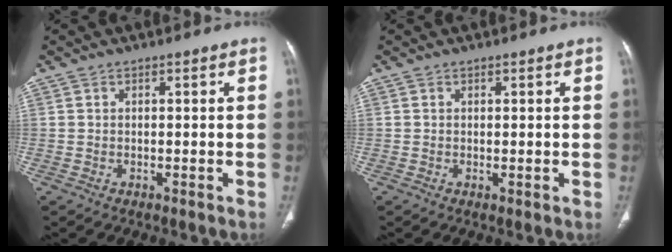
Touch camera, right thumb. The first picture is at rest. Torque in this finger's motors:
{"motor_torque": [-0.31, -0.02, -0.28, 0.06, -0.03]}